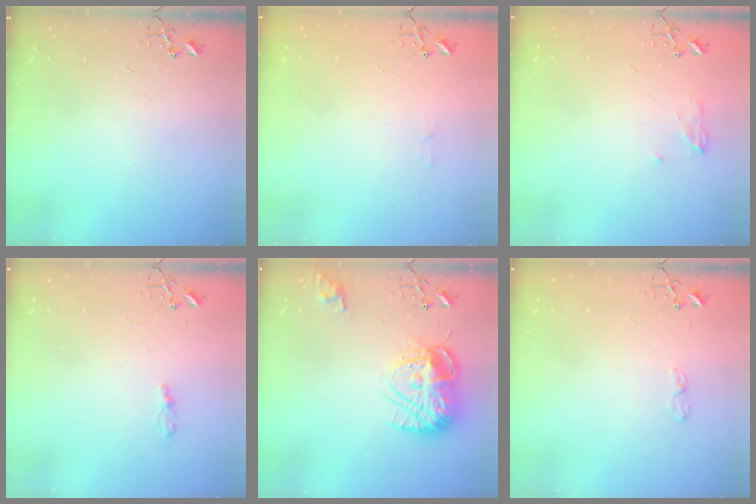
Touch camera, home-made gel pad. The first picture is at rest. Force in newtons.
{"total": 3.9, "press": 3.9, "slide": 0.5}
{"total": 8.4, "press": 8.4, "slide": 0.9}
{"total": 4.2, "press": 4.1, "slide": 0.5}
{"total": 15.8, "press": 15.7, "slide": 1.4}
{"total": 4.4, "press": 4.3, "slide": 0.7}